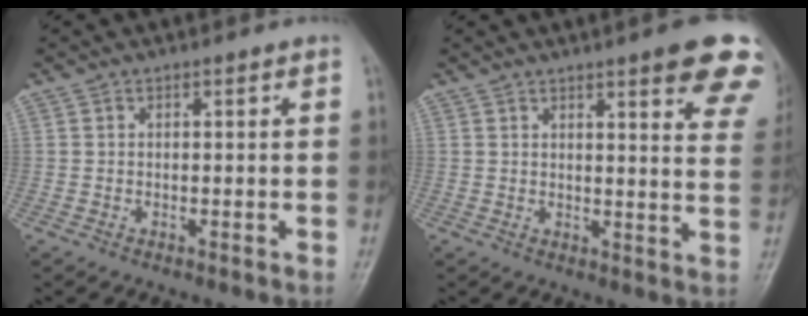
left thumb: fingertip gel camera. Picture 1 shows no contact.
{"total": 14.2, "force": [8.9, 3.1, 10.7], "torque": [-0.102, -0.036, 0.092]}